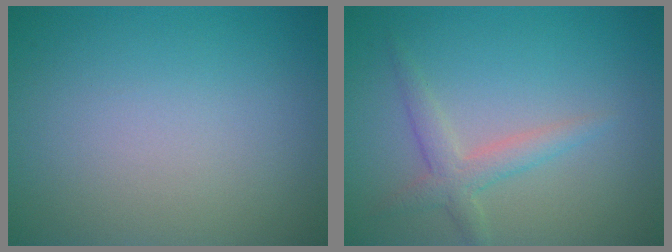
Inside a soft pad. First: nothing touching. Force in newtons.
{"total": 2.4, "press": 2.4, "slide": 0.1}